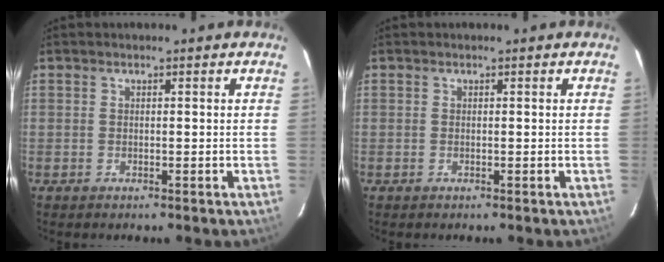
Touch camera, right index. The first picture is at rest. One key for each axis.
{"total": 0.0}